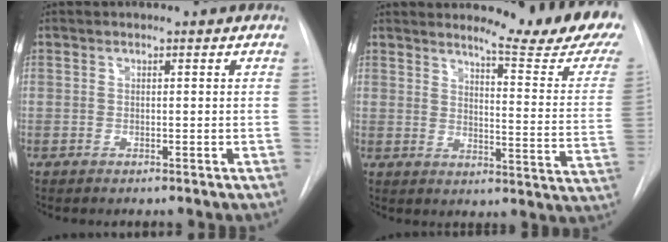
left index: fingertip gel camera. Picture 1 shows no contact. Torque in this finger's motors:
{"motor_torque": [0.79, -0.86, 0.17, 0.07]}